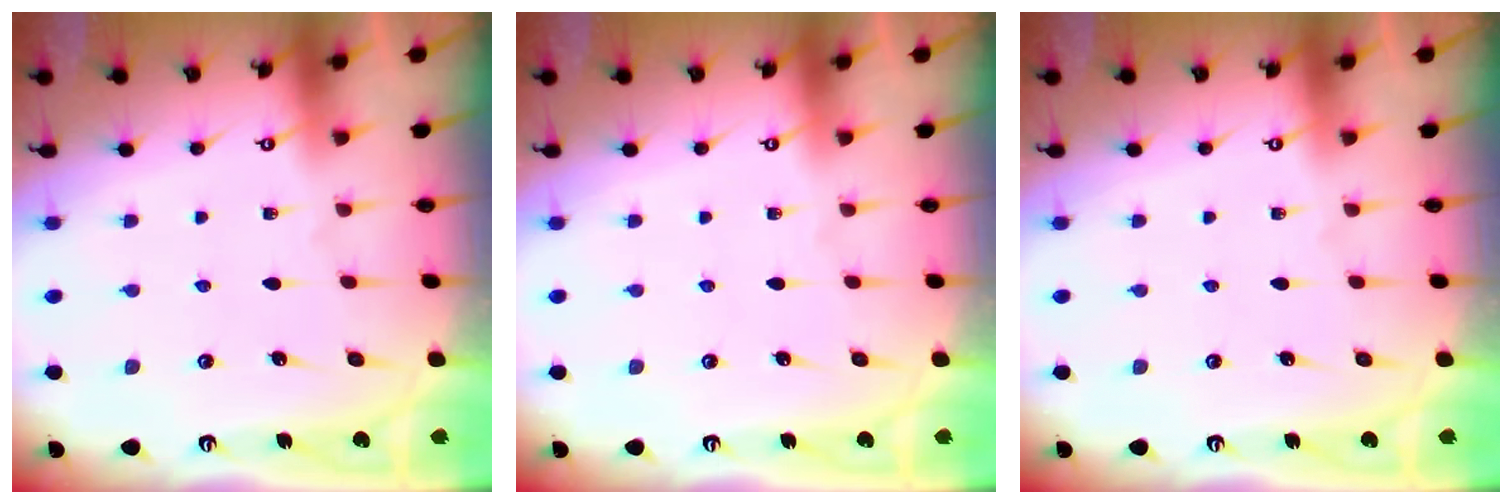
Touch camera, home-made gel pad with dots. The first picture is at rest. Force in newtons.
{"total": 0.0}
{"total": 0.0}